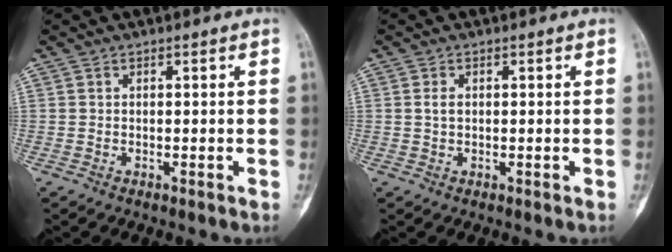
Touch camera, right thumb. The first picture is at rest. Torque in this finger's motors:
{"motor_torque": [0.19, 0.16, 0.07, -0.06, 0.16]}